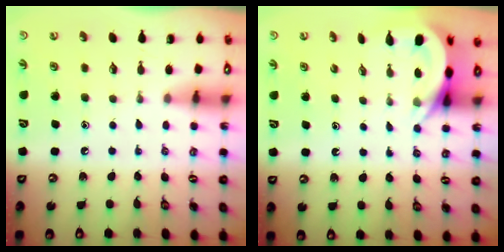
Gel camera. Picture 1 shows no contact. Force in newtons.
{"total": 5.3, "press": 5.3, "slide": 0.4}